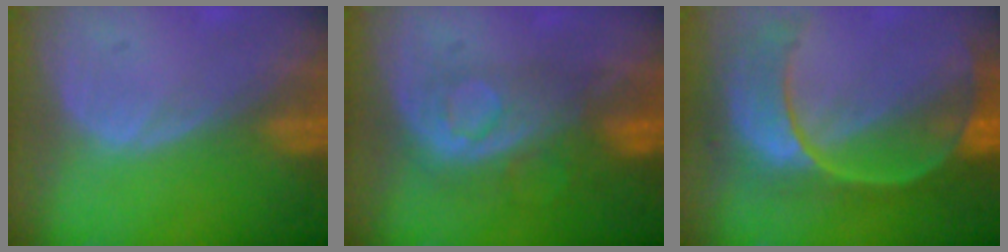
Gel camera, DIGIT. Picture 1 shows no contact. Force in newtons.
{"total": 7.9, "press": 7.4, "slide": 2.7}
{"total": 11.2, "press": 9.4, "slide": 6.1}